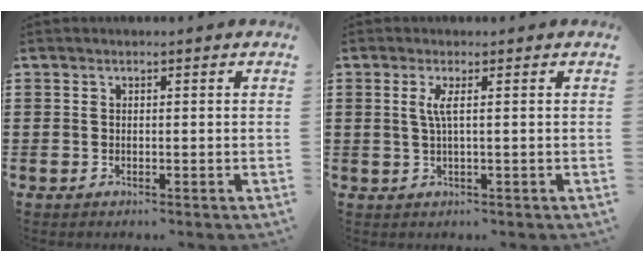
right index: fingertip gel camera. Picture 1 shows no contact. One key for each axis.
{"total": 2.5, "fx": 0.4, "fy": -0.1, "fz": 2.5, "tx": -0.058, "ty": -0.006, "tz": 0.002}